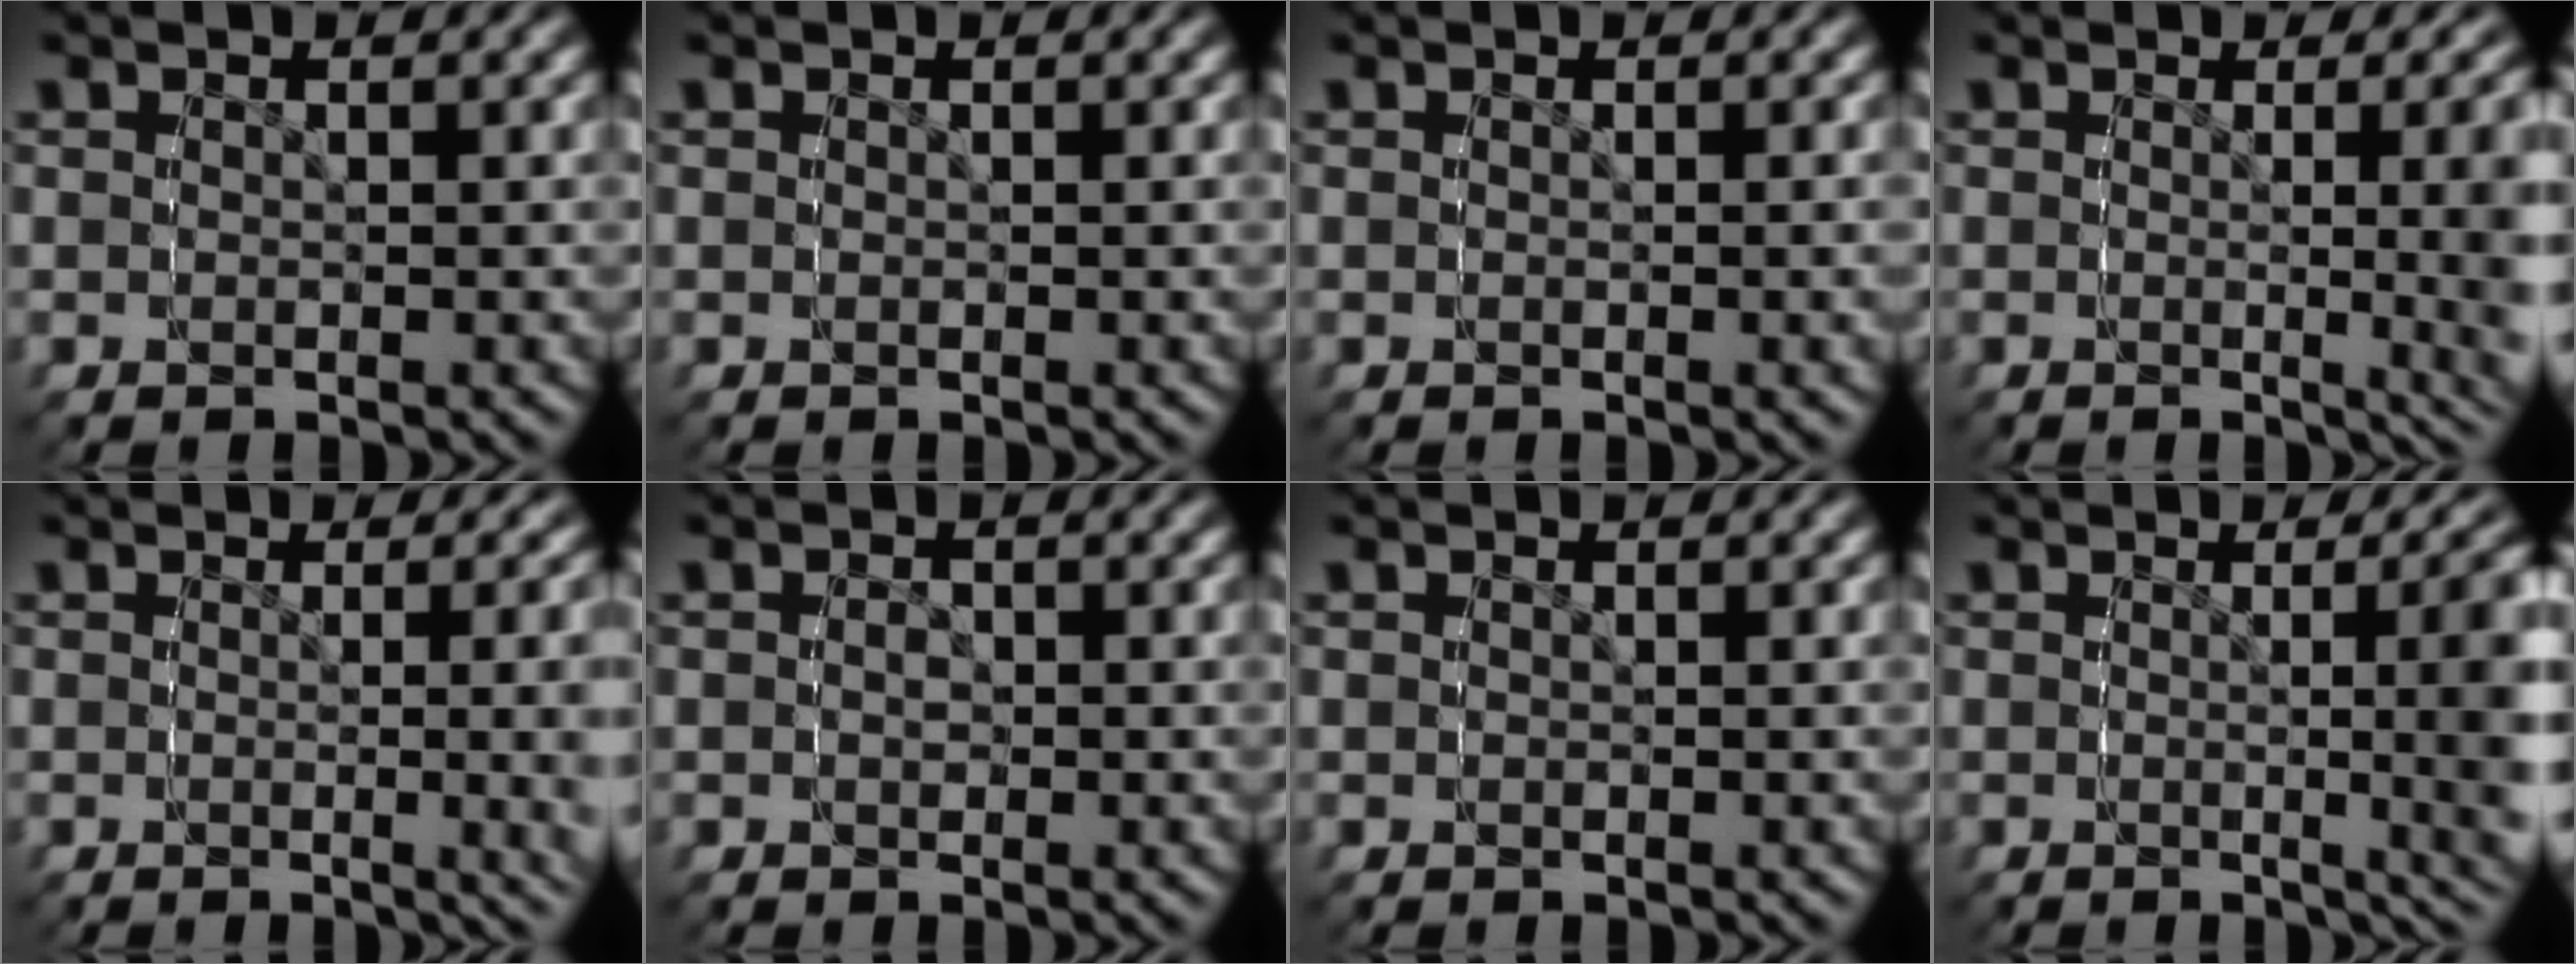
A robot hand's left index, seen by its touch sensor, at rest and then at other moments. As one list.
[{"total": 0.0}, {"total": 1.3, "force": [0.0, -1.2, -0.6], "torque": [0.005, 0.007, -0.004]}, {"total": 2.3, "force": [0.3, -2.1, 0.9], "torque": [0.002, 0.019, 0.002]}, {"total": 2.7, "force": [0.6, -2.6, -0.5], "torque": [0.018, 0.024, 0.002]}, {"total": 0.8, "force": [-0.3, 0.6, -0.2], "torque": [-0.001, -0.008, -0.002]}, {"total": 0.0}, {"total": 2.7, "force": [0.0, -1.6, 2.2], "torque": [-0.009, 0.019, 0.000]}]